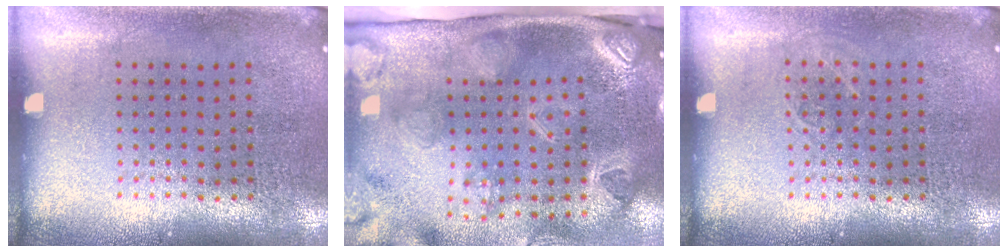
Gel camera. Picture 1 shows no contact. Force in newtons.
{"total": 4.2, "press": 3.1, "slide": 2.8}
{"total": 0.9, "press": 0.8, "slide": 0.2}